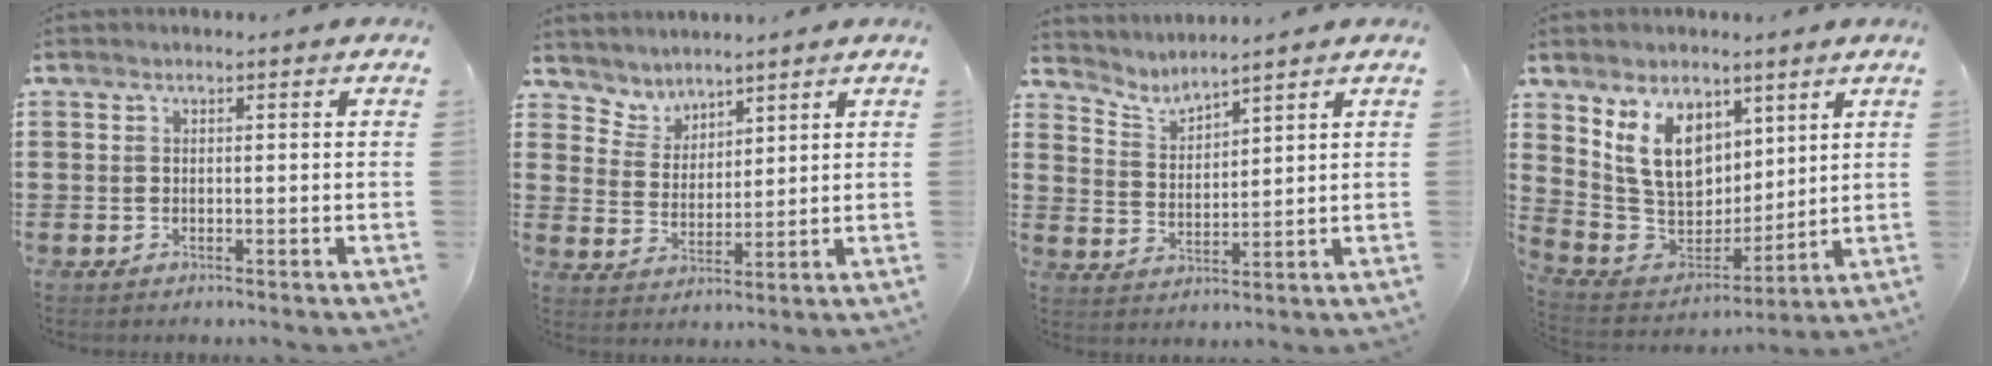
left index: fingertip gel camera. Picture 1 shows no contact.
{"total": 4.2, "force": [3.7, 1.7, -0.5], "torque": [-0.013, -0.013, 0.069]}
{"total": 3.4, "force": [3.4, 0.0, 0.2], "torque": [-0.020, -0.016, 0.059]}
{"total": 11.2, "force": [5.5, 8.2, 5.4], "torque": [-0.144, -0.012, 0.111]}